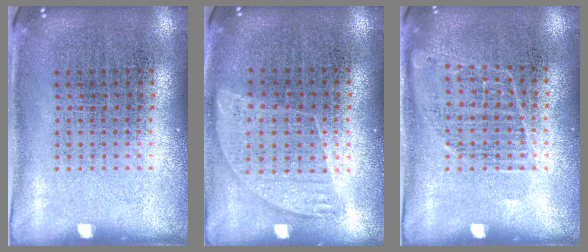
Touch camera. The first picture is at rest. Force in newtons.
{"total": 0.9, "press": 0.8, "slide": 0.3}
{"total": 0.9, "press": 0.9, "slide": 0.2}